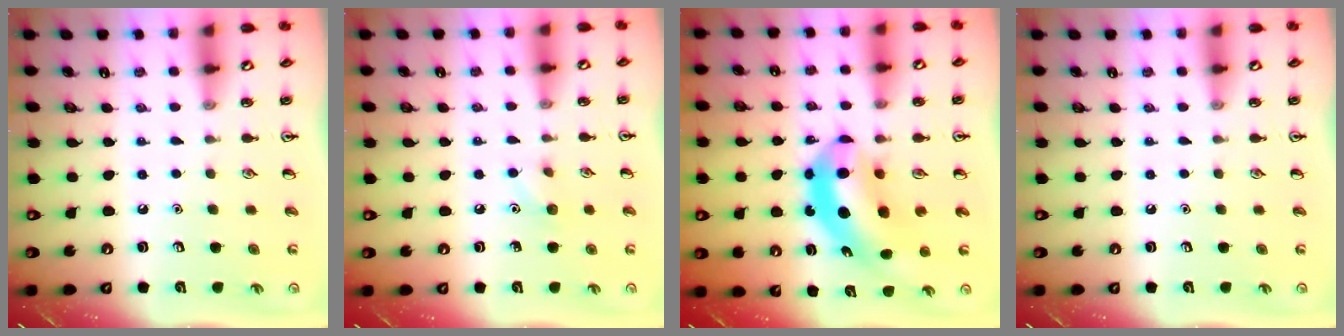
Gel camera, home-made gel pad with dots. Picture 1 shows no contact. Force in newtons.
{"total": 5.4, "press": 5.2, "slide": 1.6}
{"total": 11.7, "press": 11.1, "slide": 3.7}
{"total": 0.0}